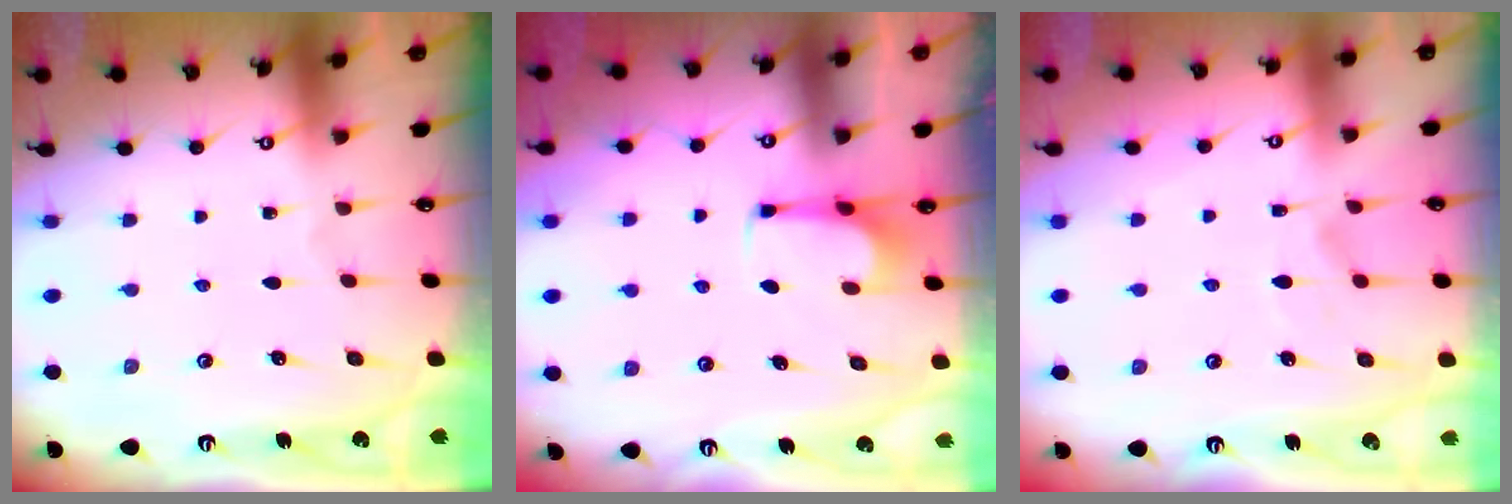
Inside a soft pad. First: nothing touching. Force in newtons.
{"total": 1.6, "press": 1.6, "slide": 0.2}
{"total": 1.4, "press": 0.9, "slide": 1.1}